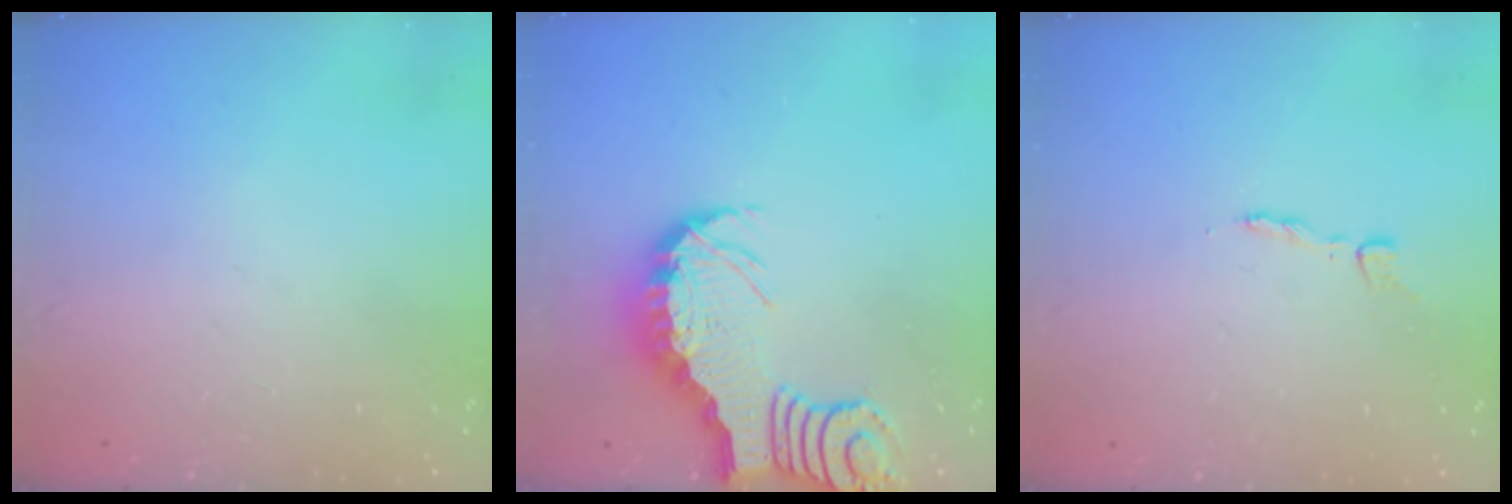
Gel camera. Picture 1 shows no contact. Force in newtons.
{"total": 3.5, "press": 3.4, "slide": 0.5}
{"total": 2.5, "press": 2.5, "slide": 0.3}